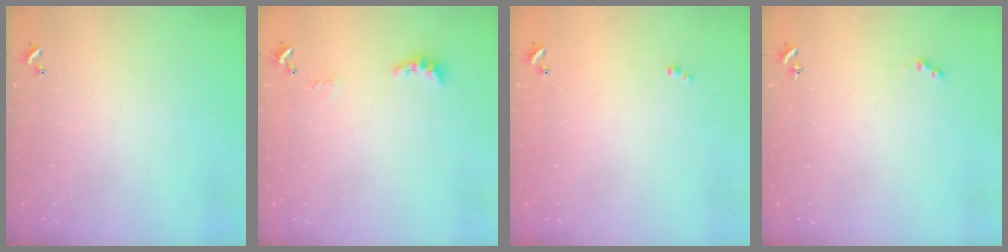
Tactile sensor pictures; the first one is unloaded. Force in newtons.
{"total": 2.3, "press": 2.2, "slide": 0.7}
{"total": 1.2, "press": 1.2, "slide": 0.2}
{"total": 0.8, "press": 0.6, "slide": 0.4}